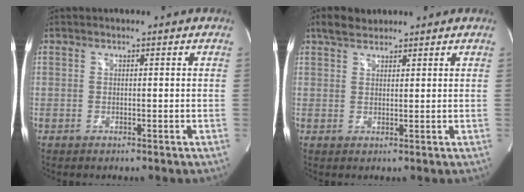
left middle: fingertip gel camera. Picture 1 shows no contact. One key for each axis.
{"total": 3.2, "fx": 2.6, "fy": 1.5, "fz": 1.1, "tx": -0.028, "ty": 0.017, "tz": 0.048}